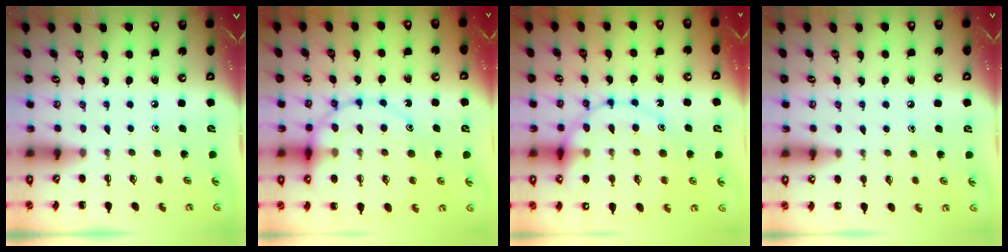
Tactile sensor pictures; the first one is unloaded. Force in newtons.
{"total": 15.9, "press": 15.8, "slide": 1.8}
{"total": 18.3, "press": 18.2, "slide": 2.0}
{"total": 5.3, "press": 5.1, "slide": 1.4}